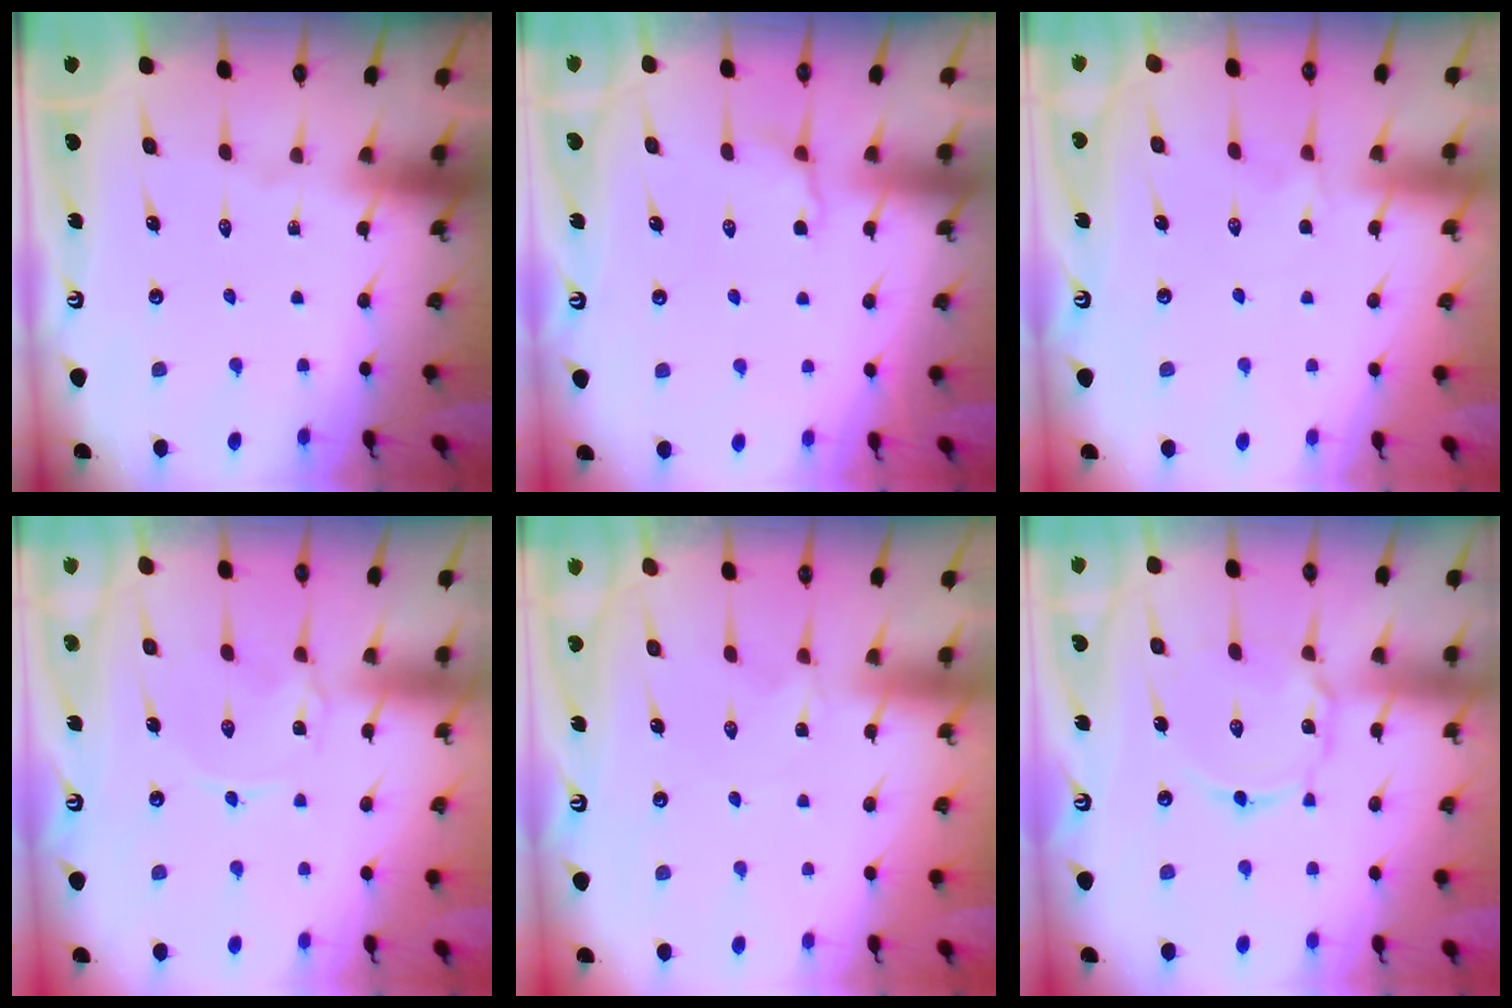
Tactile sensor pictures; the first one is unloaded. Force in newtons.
{"total": 3.6, "press": 3.3, "slide": 1.4}
{"total": 1.1, "press": 0.9, "slide": 0.6}
{"total": 0.8, "press": 0.8, "slide": 0.2}
{"total": 0.0}
{"total": 4.3, "press": 4.3, "slide": 0.4}